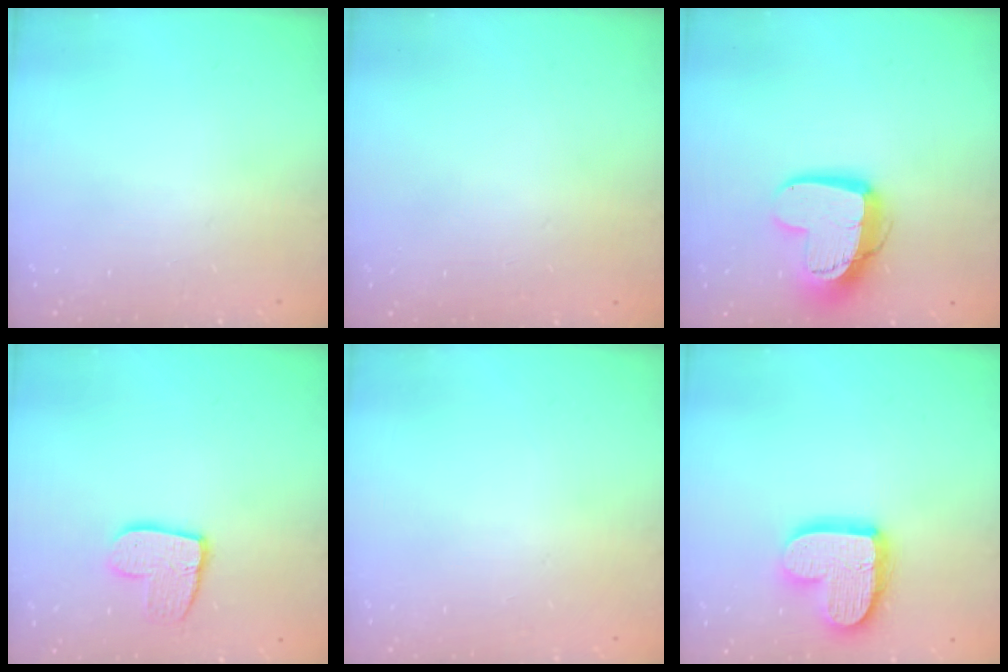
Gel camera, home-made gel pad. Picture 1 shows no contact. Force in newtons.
{"total": 0.0}
{"total": 14.6, "press": 14.6, "slide": 1.1}
{"total": 10.5, "press": 10.5, "slide": 0.8}
{"total": 0.0}
{"total": 15.6, "press": 15.5, "slide": 1.3}